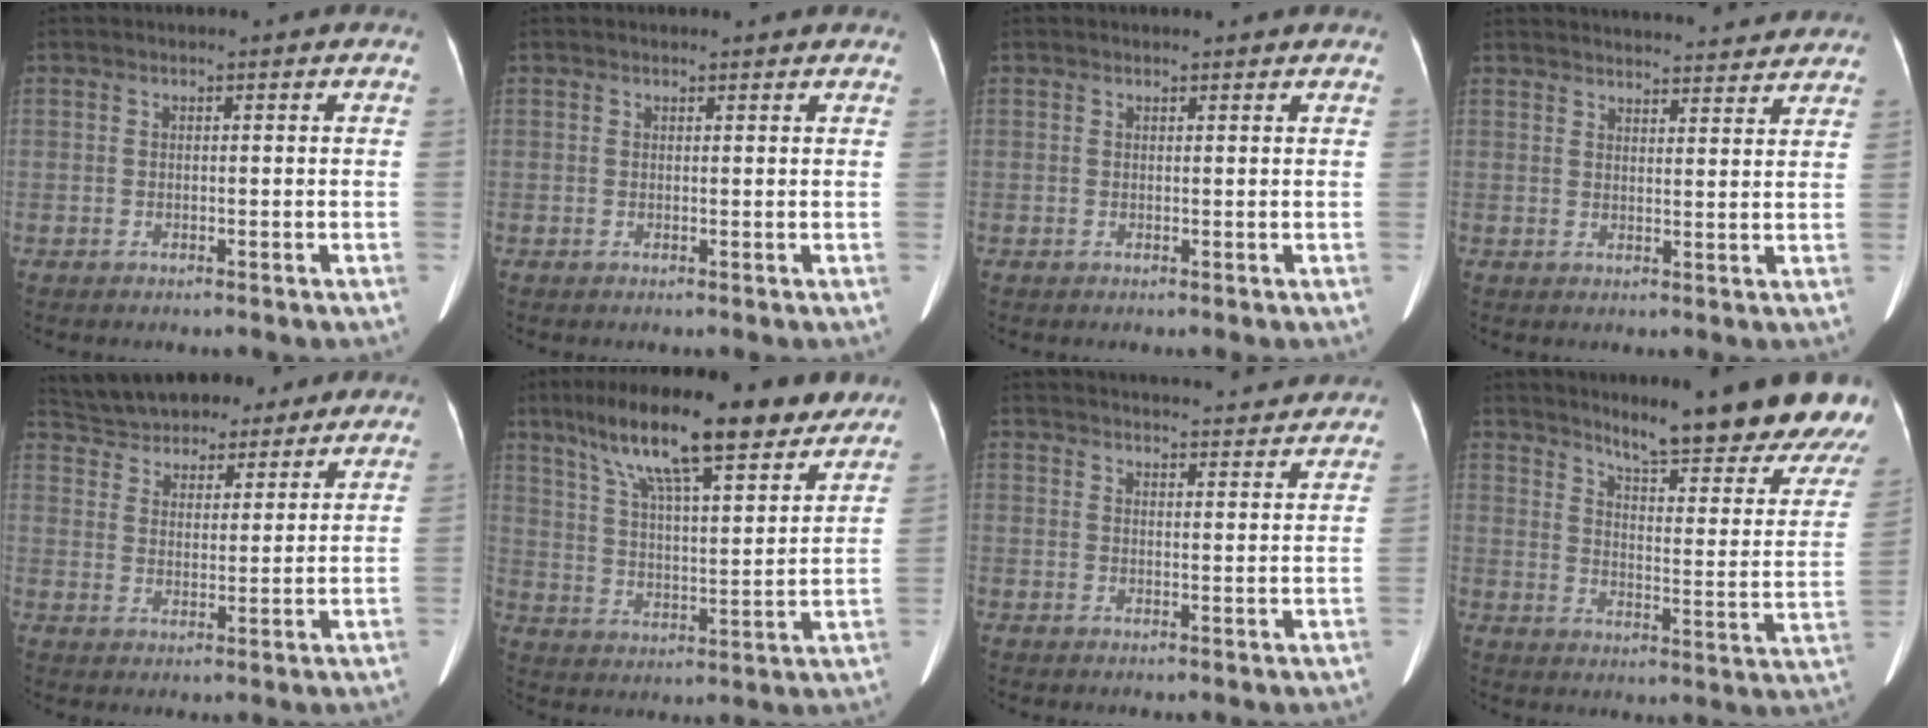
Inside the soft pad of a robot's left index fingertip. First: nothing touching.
{"total": 2.5, "force": [2.3, 0.5, 0.8], "torque": [-0.009, 0.003, 0.022]}
{"total": 2.5, "force": [2.3, 0.4, 0.8], "torque": [-0.011, 0.003, 0.024]}
{"total": 20.7, "force": [19.8, 3.0, 5.4], "torque": [-0.070, -0.002, 0.246]}
{"total": 17.7, "force": [15.6, 6.2, 5.8], "torque": [-0.115, 0.028, 0.238]}
{"total": 19.4, "force": [13.8, 3.9, 13.0], "torque": [-0.216, 0.030, 0.220]}
{"total": 21.7, "force": [20.8, 3.0, 5.7], "torque": [-0.079, -0.005, 0.260]}
{"total": 22.4, "force": [19.8, 1.3, 10.3], "torque": [-0.135, -0.109, 0.247]}